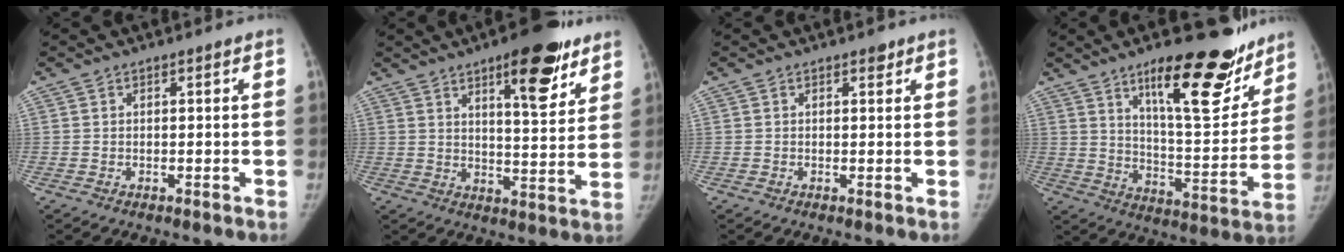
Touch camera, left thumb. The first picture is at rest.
{"total": 14.8, "force": [8.9, 4.7, 10.9], "torque": [-0.116, -0.046, 0.124]}
{"total": 1.2, "force": [0.8, 0.6, 0.6], "torque": [-0.001, -0.004, 0.008]}
{"total": 22.6, "force": [14.5, 7.2, 15.8], "torque": [-0.175, -0.085, 0.220]}